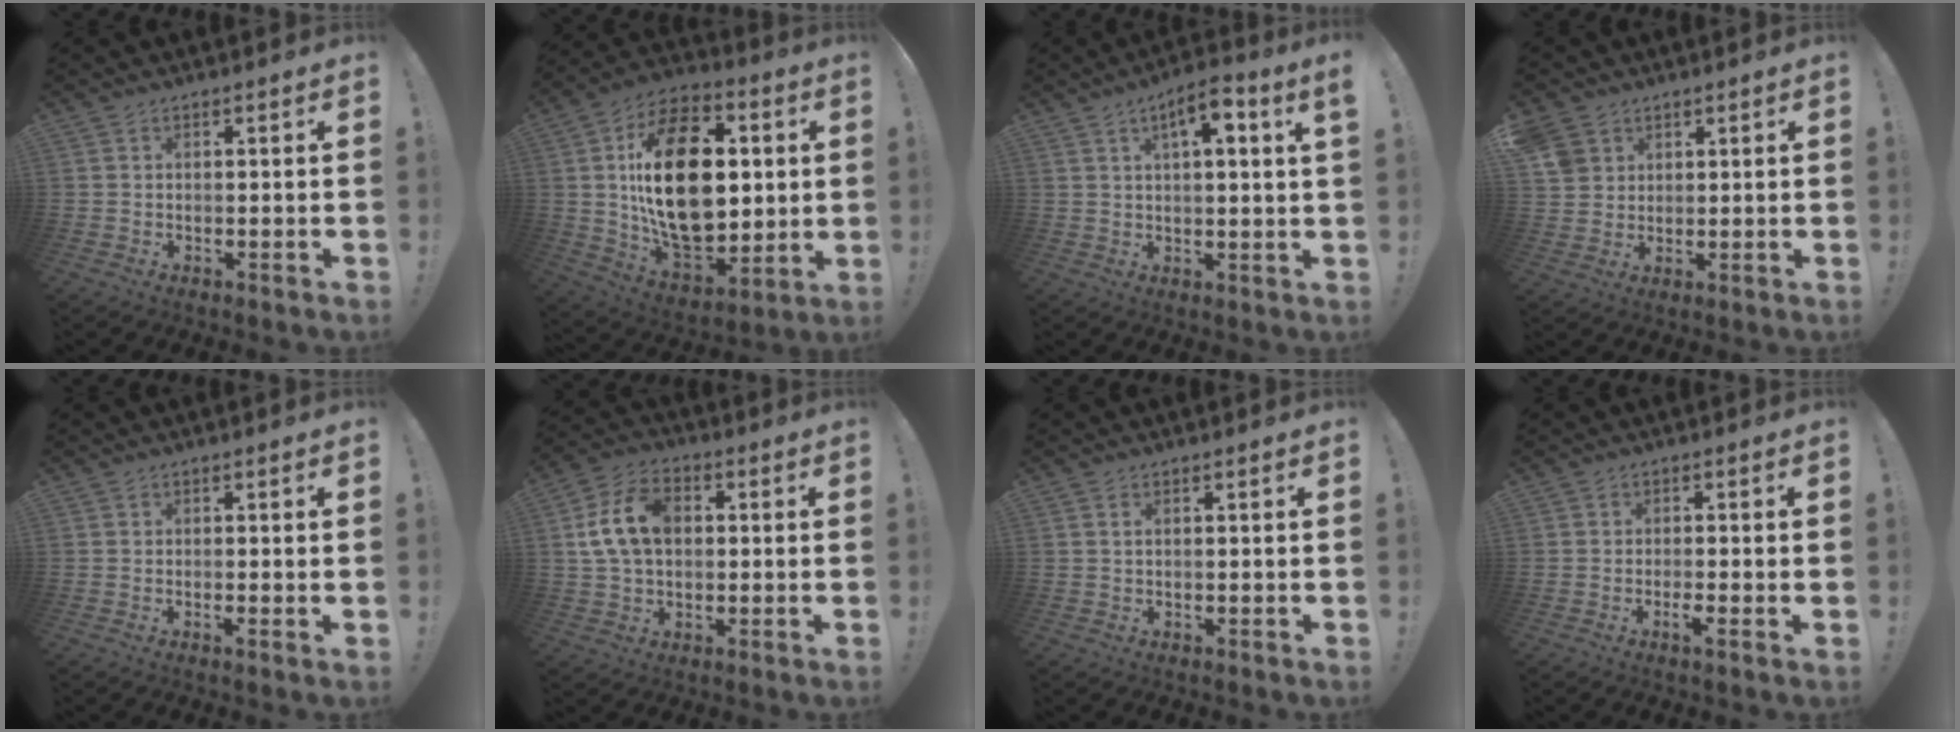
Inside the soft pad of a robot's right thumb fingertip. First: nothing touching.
{"total": 28.6, "force": [3.6, 17.9, 21.9], "torque": [-0.401, -0.014, 0.069]}
{"total": 7.1, "force": [3.0, 1.1, 6.3], "torque": [-0.092, -0.010, 0.042]}
{"total": 5.6, "force": [3.1, 4.4, 1.4], "torque": [-0.023, -0.012, 0.064]}
{"total": 1.4, "force": [0.0, -0.3, 1.3], "torque": [-0.015, -0.007, -0.001]}
{"total": 13.4, "force": [2.1, 9.4, 9.3], "torque": [-0.169, 0.010, 0.042]}
{"total": 0.8, "force": [0.2, 0.2, 0.8], "torque": [-0.022, 0.004, 0.004]}
{"total": 2.9, "force": [-1.1, -0.4, 2.6], "torque": [-0.041, -0.011, -0.018]}